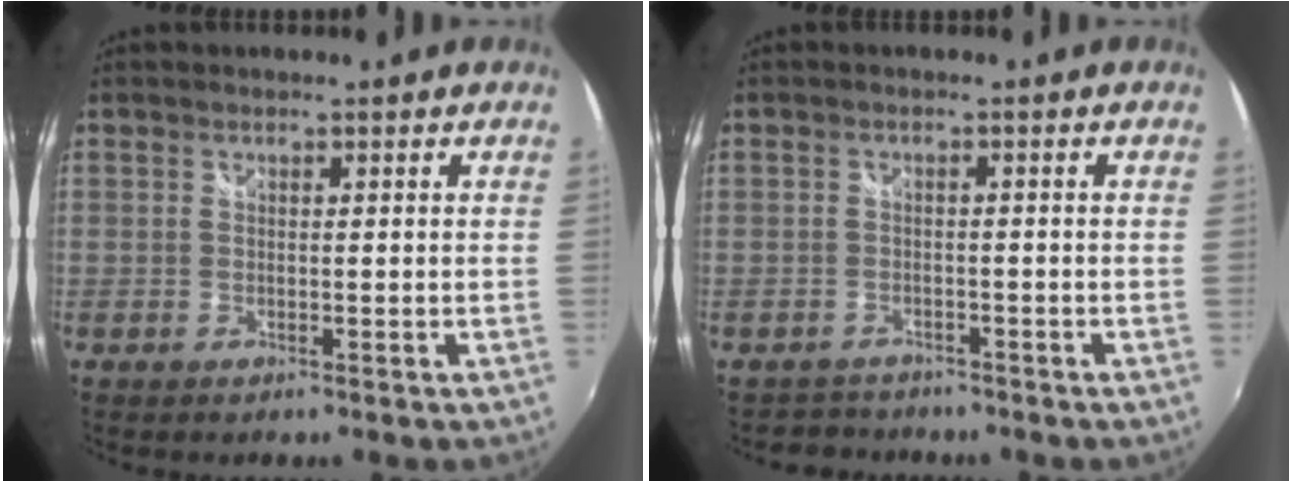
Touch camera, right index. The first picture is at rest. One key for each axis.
{"total": 3.0, "fx": -2.6, "fy": 1.5, "fz": -0.3, "tx": -0.009, "ty": 0.005, "tz": -0.043}